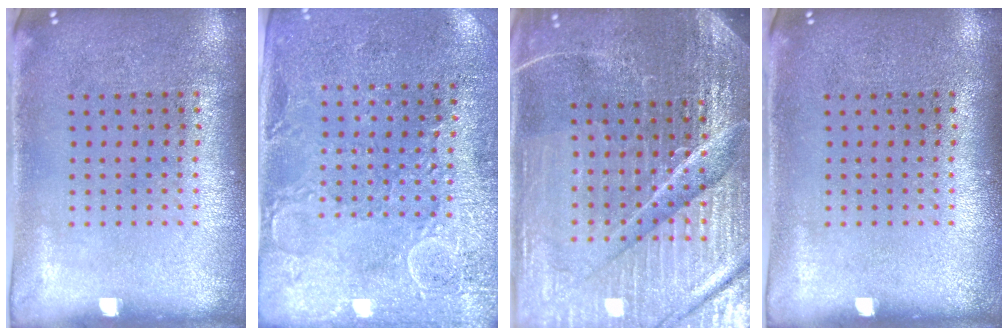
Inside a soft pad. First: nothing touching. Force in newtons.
{"total": 2.7, "press": 2.6, "slide": 0.8}
{"total": 6.2, "press": 5.6, "slide": 2.7}
{"total": 0.0}